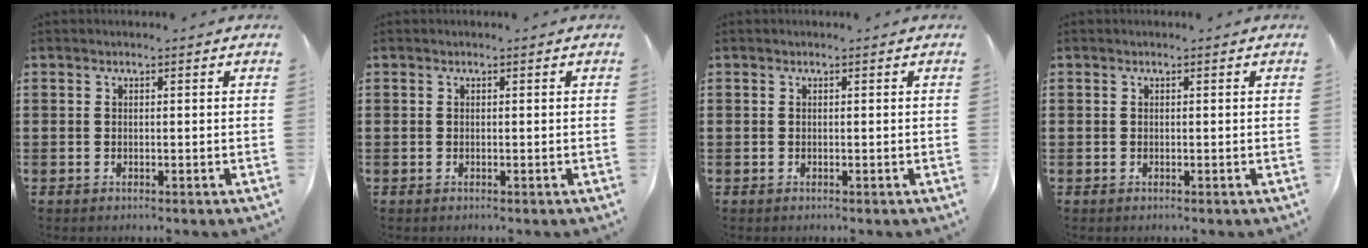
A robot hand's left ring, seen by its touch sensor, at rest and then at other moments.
{"total": 0.0}
{"total": 0.0}
{"total": 0.0}